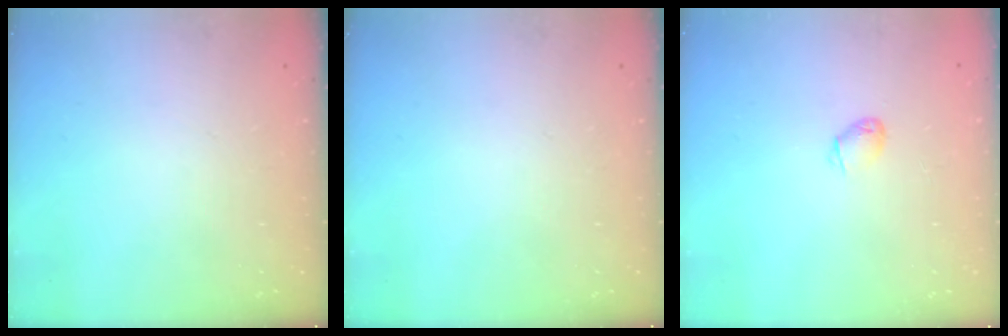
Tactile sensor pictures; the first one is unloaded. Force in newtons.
{"total": 0.0}
{"total": 2.4, "press": 2.4, "slide": 0.4}